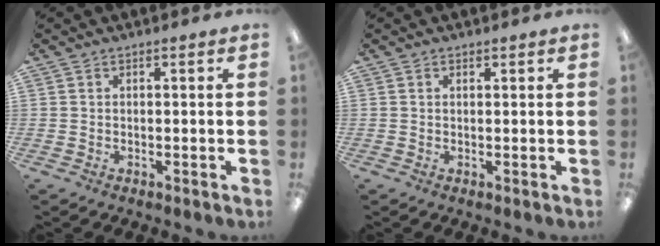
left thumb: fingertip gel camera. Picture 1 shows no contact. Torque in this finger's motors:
{"motor_torque": [0.08, -0.11, -0.17, 0.35, -0.09]}